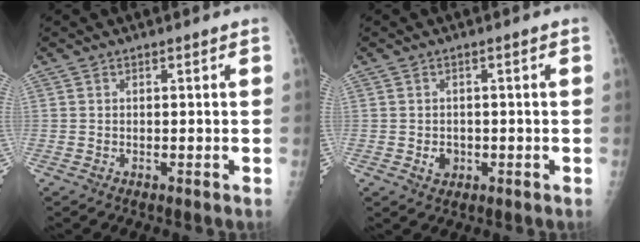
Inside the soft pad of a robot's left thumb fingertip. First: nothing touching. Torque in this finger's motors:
{"motor_torque": [-0.31, 0.51, 0.33, 0.05, -0.02]}